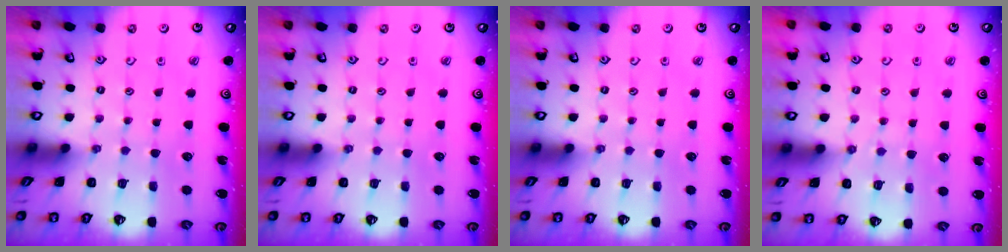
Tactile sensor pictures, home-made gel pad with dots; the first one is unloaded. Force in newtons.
{"total": 0.0}
{"total": 0.0}
{"total": 5.2, "press": 5.2, "slide": 0.7}